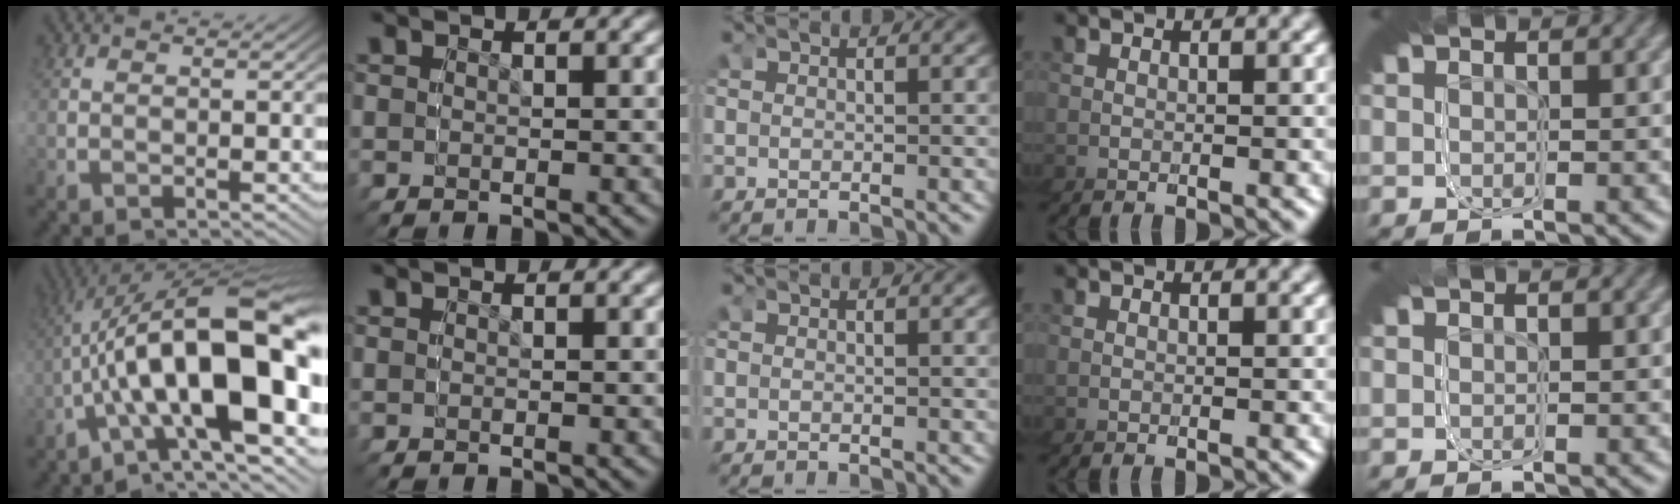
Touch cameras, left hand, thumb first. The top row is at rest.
{"thumb": {"total": 17.6, "force": [-1.6, 7.4, 15.9], "torque": [-0.254, -0.002, -0.032]}, "little": {"total": 0.7, "force": [-0.1, -0.4, -0.5], "torque": [0.007, -0.001, 0.000]}}